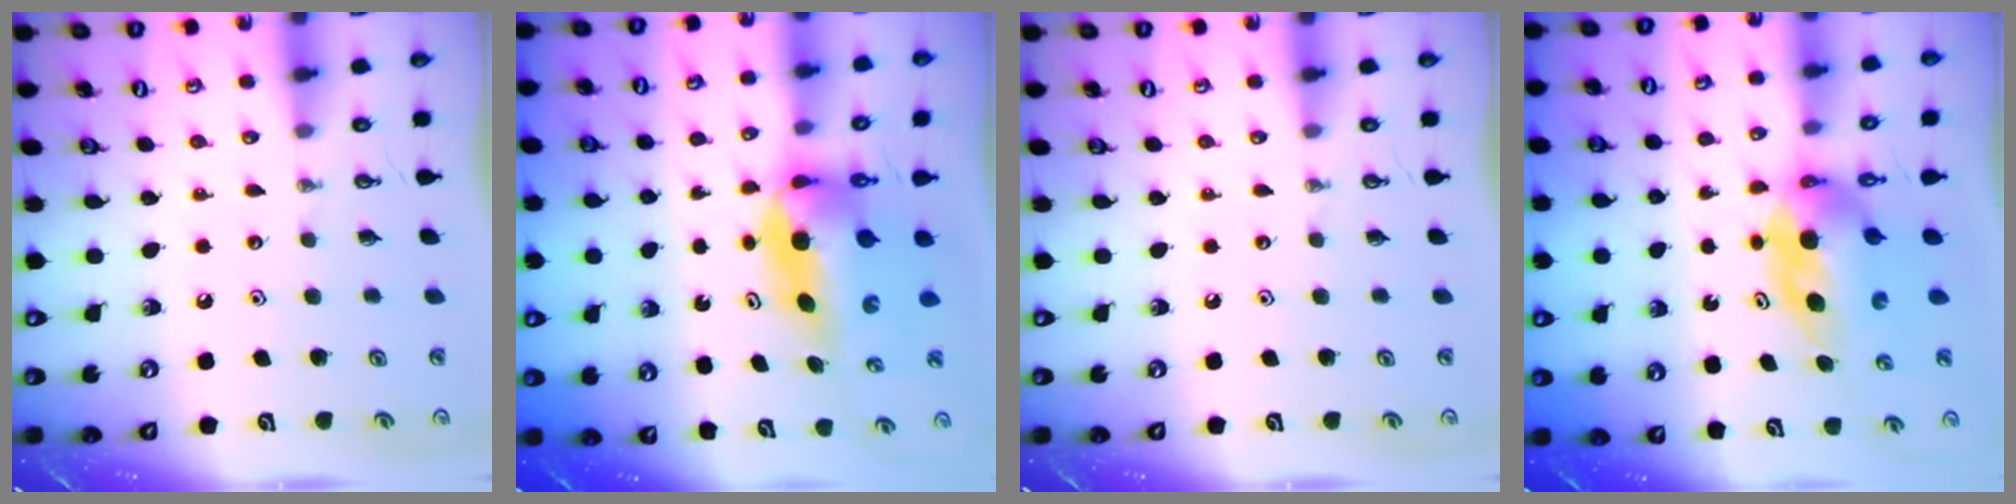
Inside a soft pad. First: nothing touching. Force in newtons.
{"total": 8.0, "press": 7.4, "slide": 2.9}
{"total": 0.0}
{"total": 5.7, "press": 5.5, "slide": 1.5}